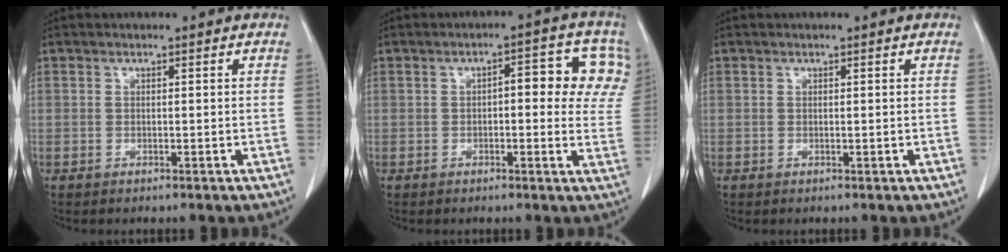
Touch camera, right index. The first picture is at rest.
{"total": 10.8, "force": [2.8, 4.5, 9.4], "torque": [-0.108, 0.029, 0.029]}
{"total": 0.0}